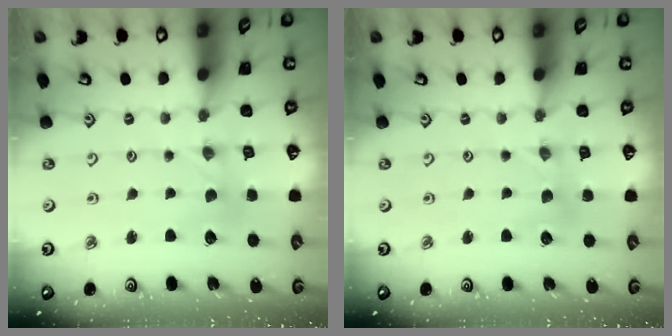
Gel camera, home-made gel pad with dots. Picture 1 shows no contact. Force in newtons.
{"total": 2.1, "press": 2.1, "slide": 0.4}